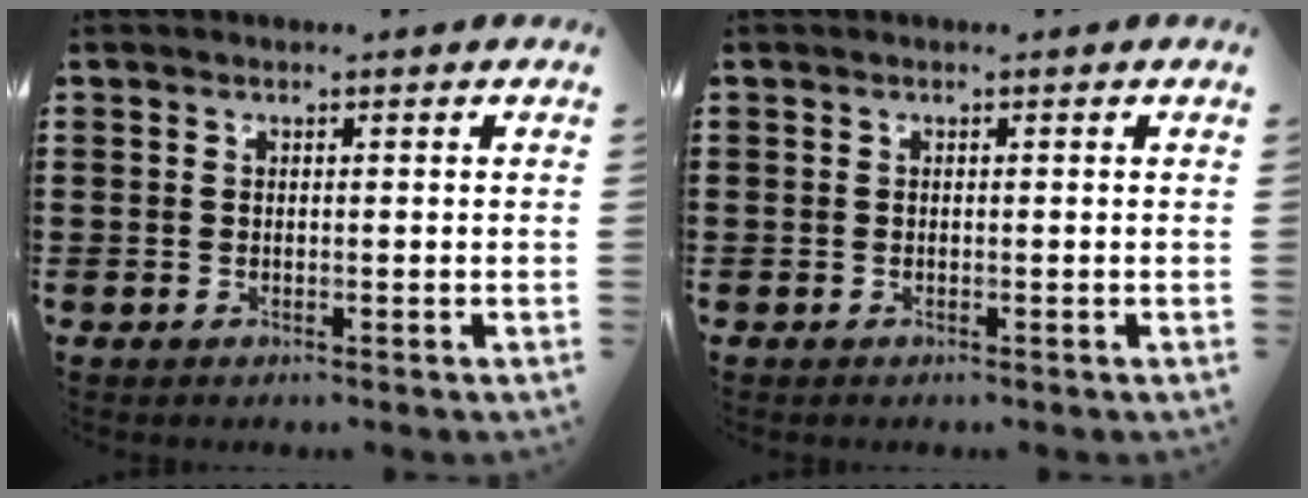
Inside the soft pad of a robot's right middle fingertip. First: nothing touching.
{"total": 0.0}